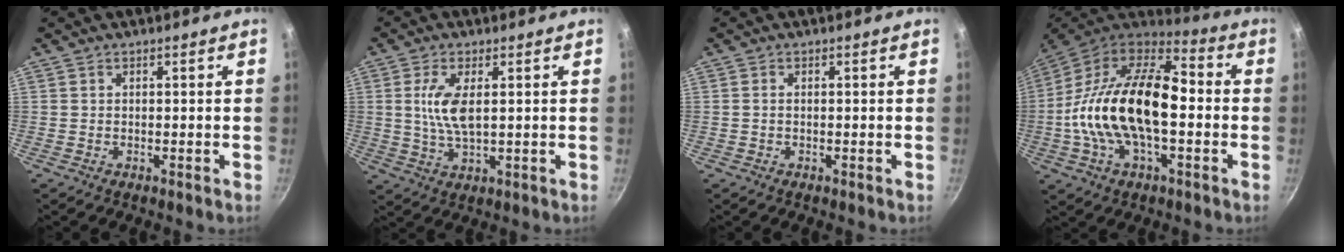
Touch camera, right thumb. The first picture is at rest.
{"total": 7.1, "force": [1.3, 2.8, 6.4], "torque": [-0.131, -0.003, 0.027]}
{"total": 0.6, "force": [-0.1, 0.3, 0.5], "torque": [-0.010, 0.003, -0.002]}
{"total": 24.5, "force": [-1.9, 12.9, 20.7], "torque": [-0.370, 0.042, -0.049]}